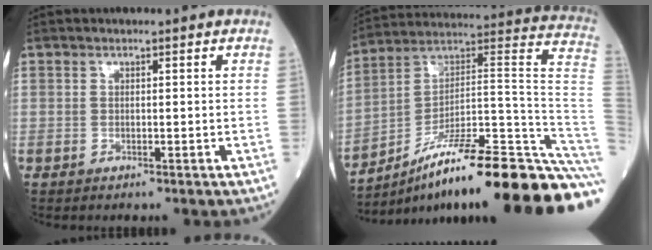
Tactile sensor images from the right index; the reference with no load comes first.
{"total": 27.0, "force": [-19.5, 0.4, 18.6], "torque": [-0.150, 0.038, -0.301]}